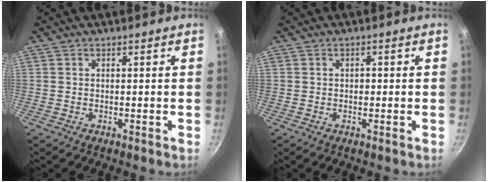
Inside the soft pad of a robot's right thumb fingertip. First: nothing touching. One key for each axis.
{"total": 1.3, "fx": 0.0, "fy": 1.0, "fz": 0.9, "tx": -0.012, "ty": 0.005, "tz": 0.000}